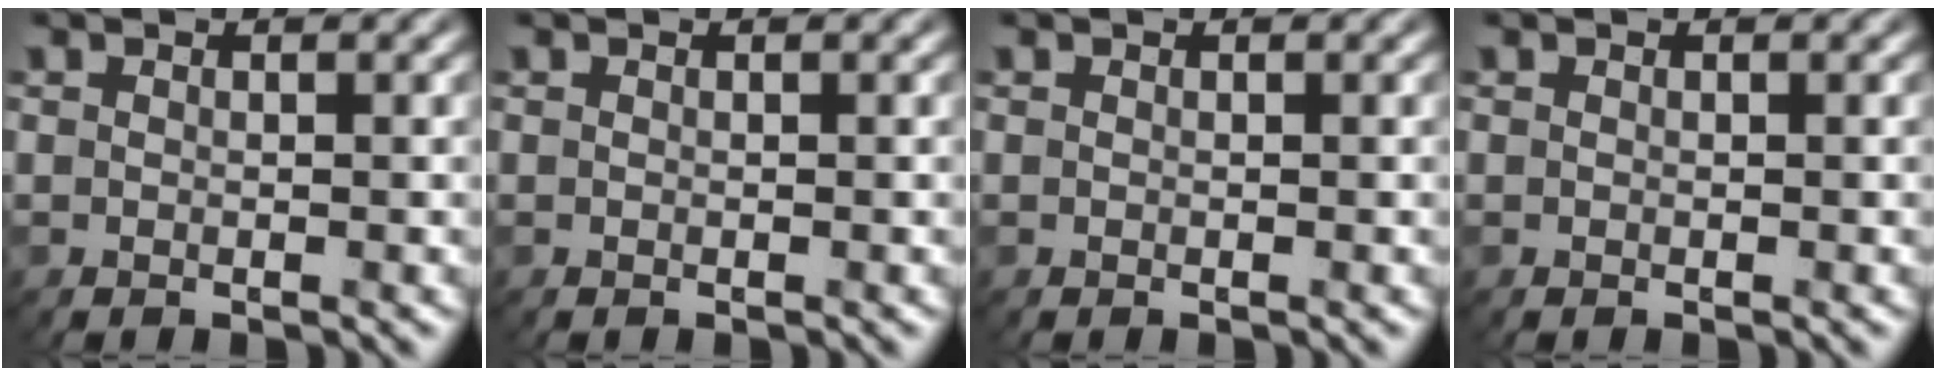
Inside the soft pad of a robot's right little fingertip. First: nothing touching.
{"total": 0.0}
{"total": 0.0}
{"total": 0.0}